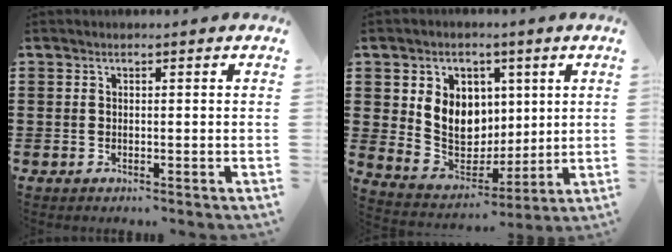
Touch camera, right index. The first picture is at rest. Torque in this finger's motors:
{"motor_torque": [1.03, -0.15, 0.88, 0.11]}